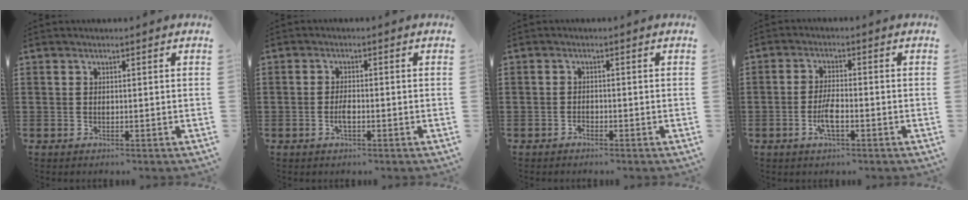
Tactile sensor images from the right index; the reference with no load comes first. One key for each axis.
{"total": 2.3, "fx": -0.8, "fy": 0.7, "fz": 2.0, "tx": -0.038, "ty": 0.001, "tz": -0.014}
{"total": 1.0, "fx": -0.8, "fy": 0.4, "fz": 0.3, "tx": -0.008, "ty": -0.001, "tz": -0.017}
{"total": 4.3, "fx": -1.6, "fy": 1.1, "fz": 3.8, "tx": -0.086, "ty": -0.005, "tz": -0.034}